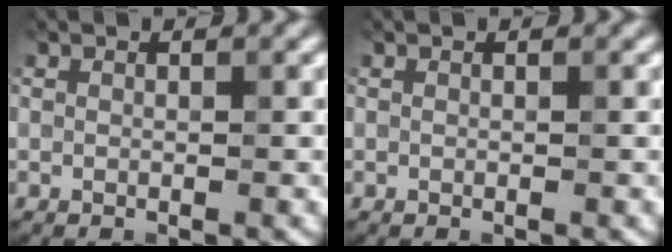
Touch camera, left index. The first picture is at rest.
{"total": 0.0}